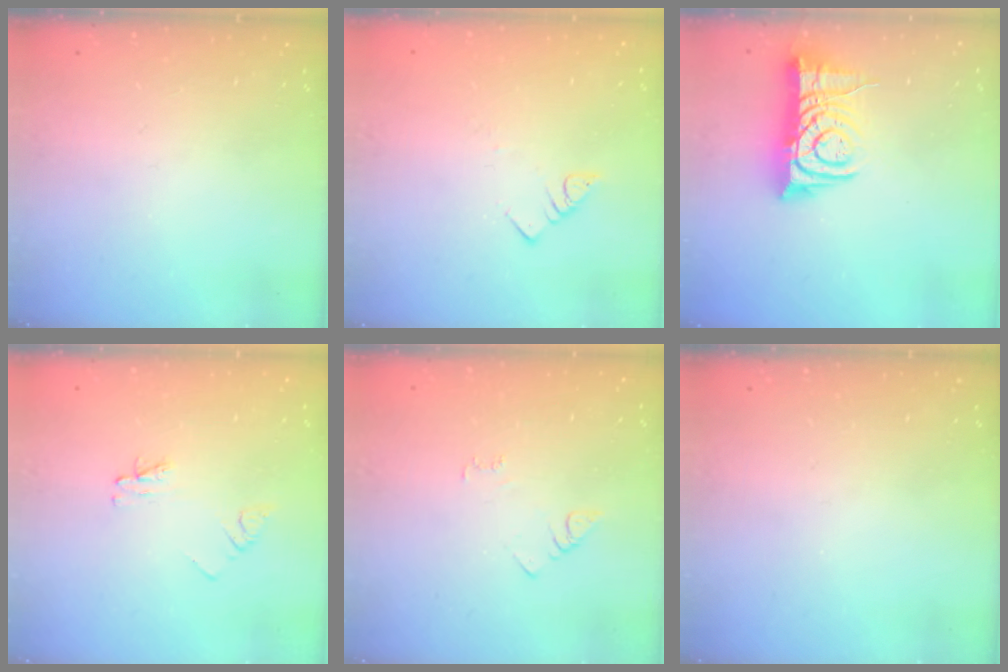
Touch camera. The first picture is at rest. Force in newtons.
{"total": 3.0, "press": 3.0, "slide": 0.1}
{"total": 10.7, "press": 10.6, "slide": 1.2}
{"total": 3.2, "press": 3.2, "slide": 0.4}
{"total": 3.2, "press": 3.2, "slide": 0.4}
{"total": 0.0}